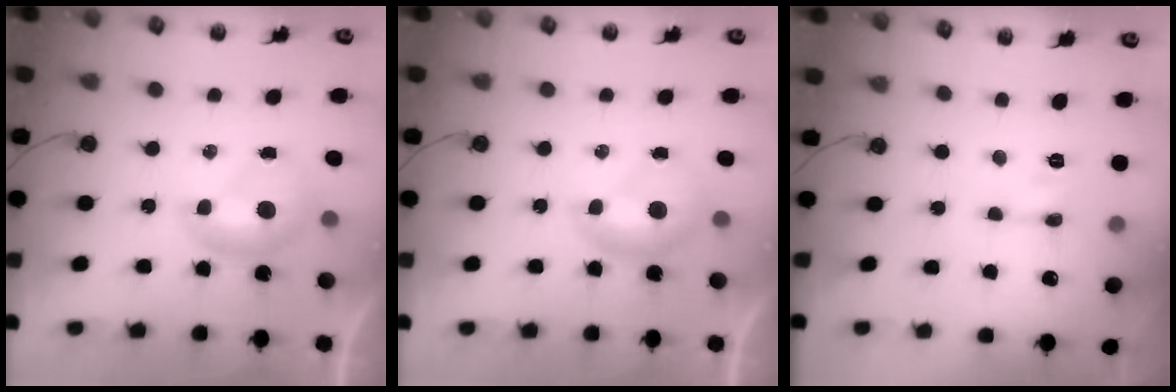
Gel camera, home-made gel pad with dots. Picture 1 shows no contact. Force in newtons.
{"total": 0.0}
{"total": 0.0}